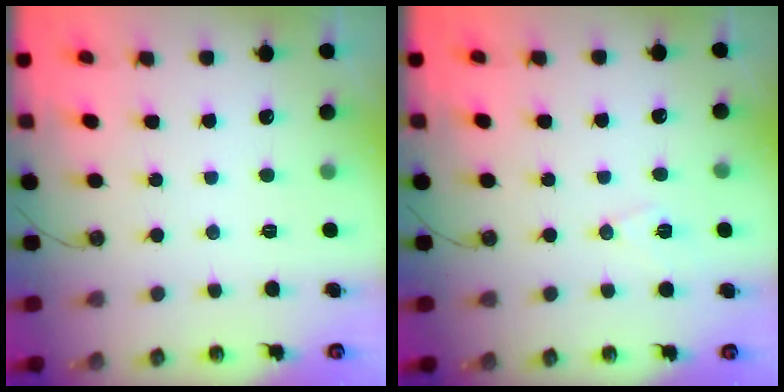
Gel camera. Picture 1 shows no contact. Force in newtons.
{"total": 6.9, "press": 5.8, "slide": 3.7}